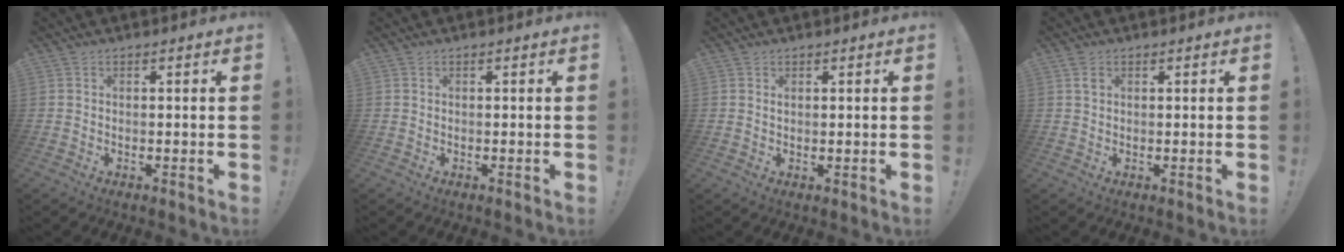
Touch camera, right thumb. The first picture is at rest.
{"total": 0.0}
{"total": 0.8, "force": [0.5, 0.4, 0.4], "torque": [-0.009, 0.001, 0.010]}
{"total": 1.8, "force": [0.9, 1.1, 1.1], "torque": [-0.014, -0.002, 0.014]}